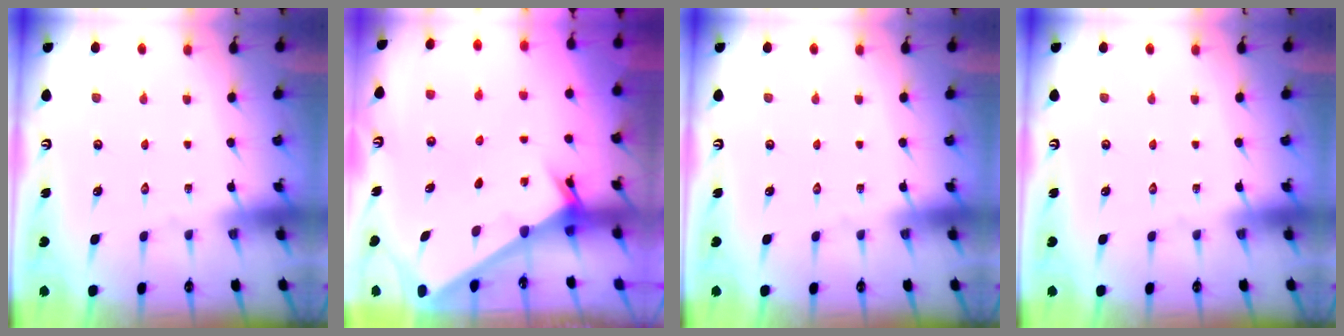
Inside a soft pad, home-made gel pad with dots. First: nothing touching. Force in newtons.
{"total": 2.2, "press": 2.2, "slide": 0.2}
{"total": 0.0}
{"total": 0.0}